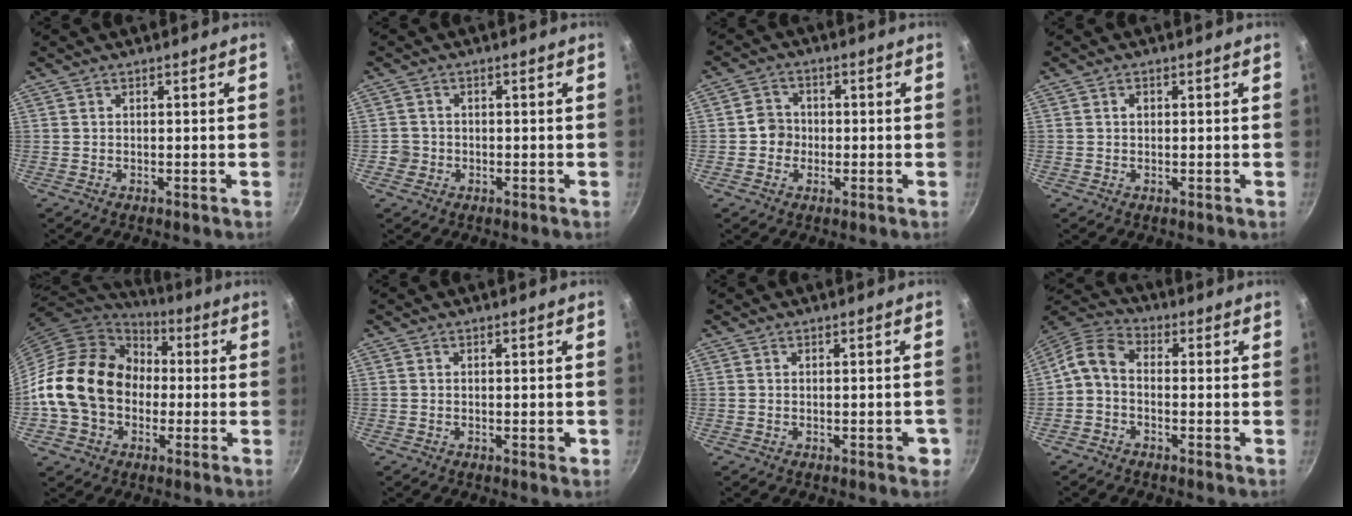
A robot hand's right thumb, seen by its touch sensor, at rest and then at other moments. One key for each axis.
{"total": 2.3, "fx": -0.6, "fy": 2.2, "fz": 0.3, "tx": 0.006, "ty": 0.012, "tz": -0.007}
{"total": 4.3, "fx": -0.6, "fy": 4.0, "fz": 1.4, "tx": 0.006, "ty": 0.014, "tz": -0.017}
{"total": 1.0, "fx": 0.3, "fy": 0.8, "fz": 0.5, "tx": -0.006, "ty": 0.004, "tz": 0.005}
{"total": 20.4, "fx": -0.9, "fy": 16.2, "fz": 12.4, "tx": -0.204, "ty": 0.050, "tz": -0.016}
{"total": 1.5, "fx": -0.5, "fy": 0.7, "fz": 1.2, "tx": -0.018, "ty": 0.001, "tz": -0.010}
{"total": 3.8, "fx": -1.7, "fy": 1.8, "fz": 2.9, "tx": -0.018, "ty": 0.015, "tz": -0.020}
{"total": 6.5, "fx": -1.4, "fy": 4.4, "fz": 4.5, "tx": -0.101, "ty": 0.039, "tz": -0.043}